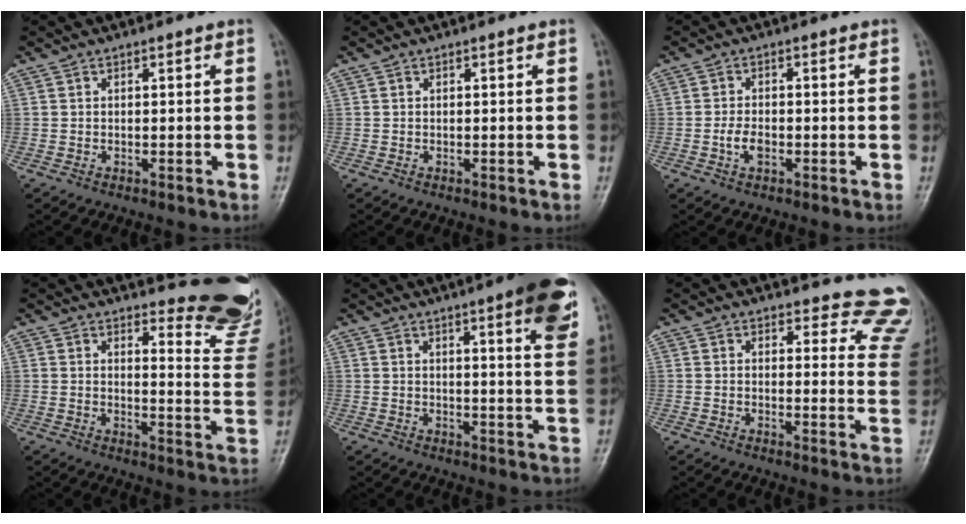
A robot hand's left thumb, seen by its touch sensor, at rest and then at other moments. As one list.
[{"total": 0.0}, {"total": 2.9, "force": [-0.8, 1.7, 2.2], "torque": [-0.040, 0.005, -0.017]}, {"total": 14.2, "force": [13.7, 2.5, 2.9], "torque": [0.002, -0.159, 0.138]}, {"total": 11.8, "force": [6.5, 2.0, 9.6], "torque": [-0.105, -0.027, 0.077]}, {"total": 12.9, "force": [12.4, 3.3, 0.7], "torque": [0.050, -0.120, 0.098]}]